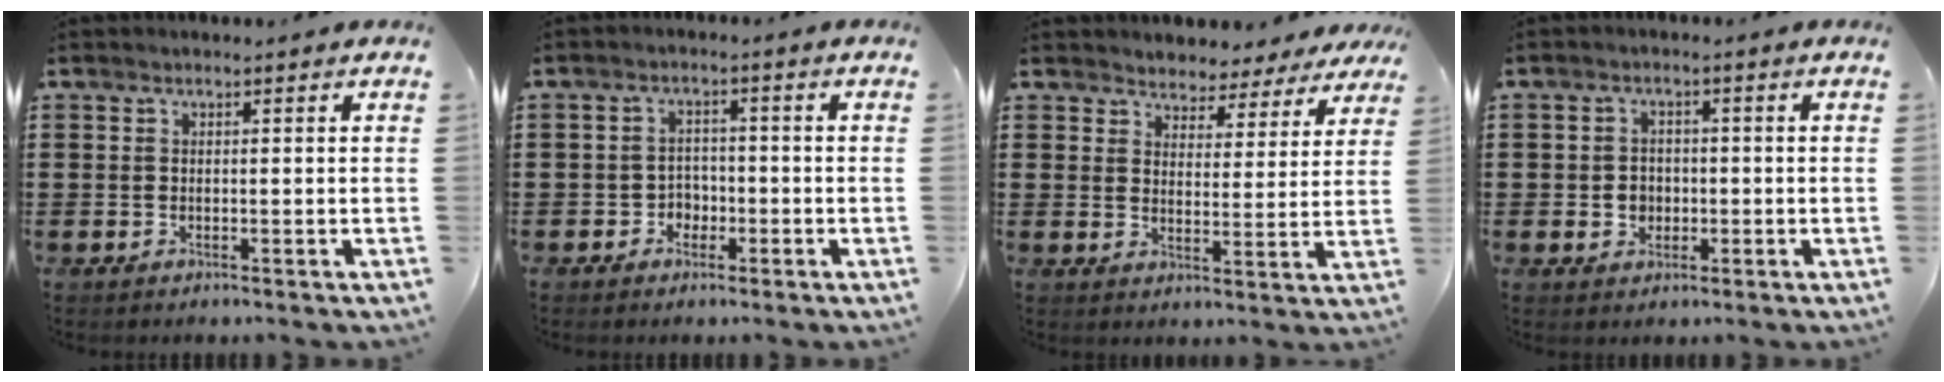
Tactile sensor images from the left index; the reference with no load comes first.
{"total": 2.5, "force": [-1.4, 1.9, 0.8], "torque": [-0.023, 0.005, -0.033]}
{"total": 3.6, "force": [3.3, 1.0, -0.6], "torque": [-0.014, -0.019, 0.056]}
{"total": 2.7, "force": [-0.5, 2.4, 1.0], "torque": [-0.028, 0.004, -0.013]}